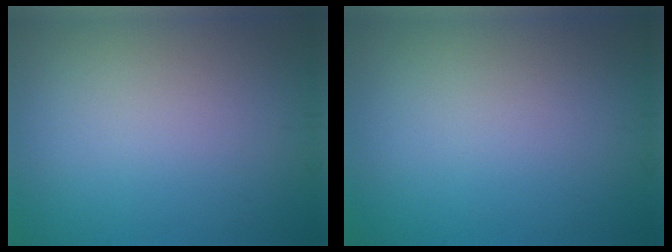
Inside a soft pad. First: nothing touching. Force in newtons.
{"total": 0.0}